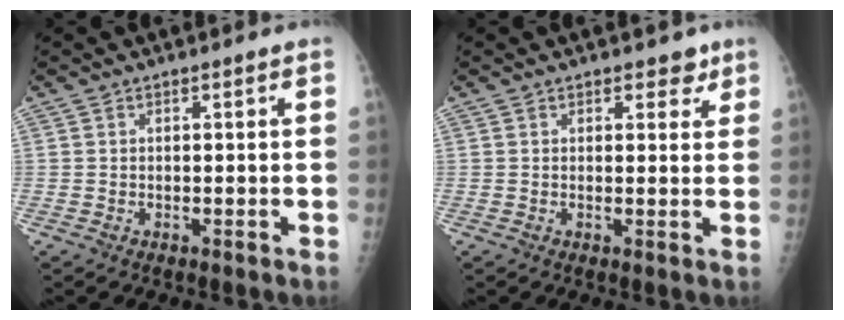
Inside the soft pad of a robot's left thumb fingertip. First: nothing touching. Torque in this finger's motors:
{"motor_torque": [0.01, 0.01, -0.24, -0.21, -0.01]}